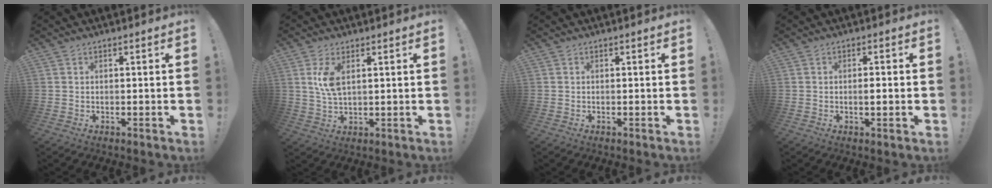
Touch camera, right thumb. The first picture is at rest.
{"total": 6.1, "force": [2.0, 2.6, 5.1], "torque": [-0.101, -0.002, 0.032]}
{"total": 0.0}
{"total": 2.5, "force": [-0.5, 0.3, 2.4], "torque": [-0.032, -0.003, -0.012]}